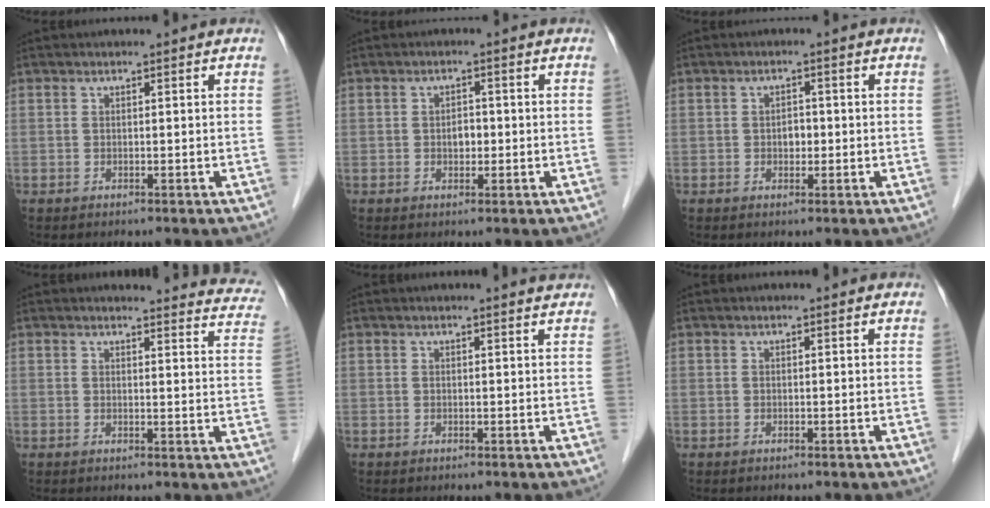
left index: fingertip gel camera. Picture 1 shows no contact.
{"total": 1.9, "force": [-0.3, 1.3, 1.4], "torque": [-0.020, 0.005, -0.003]}
{"total": 1.8, "force": [-0.2, 1.2, 1.2], "torque": [-0.017, 0.005, -0.003]}
{"total": 15.1, "force": [14.8, 2.4, 2.1], "torque": [0.013, -0.073, 0.125]}
{"total": 2.9, "force": [2.8, -0.2, 0.6], "torque": [-0.012, -0.001, 0.022]}
{"total": 1.8, "force": [1.7, 0.4, 0.4], "torque": [-0.013, 0.012, 0.015]}